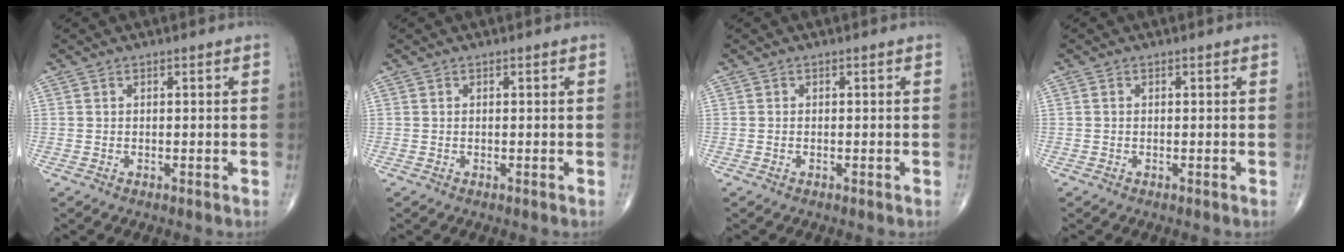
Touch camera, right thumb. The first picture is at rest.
{"total": 0.0}
{"total": 0.0}
{"total": 0.0}